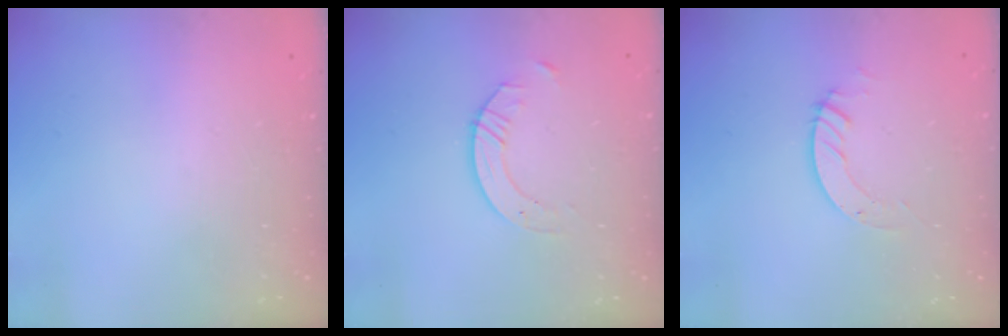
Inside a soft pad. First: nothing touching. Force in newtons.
{"total": 5.0, "press": 5.0, "slide": 0.5}
{"total": 3.8, "press": 3.8, "slide": 0.4}